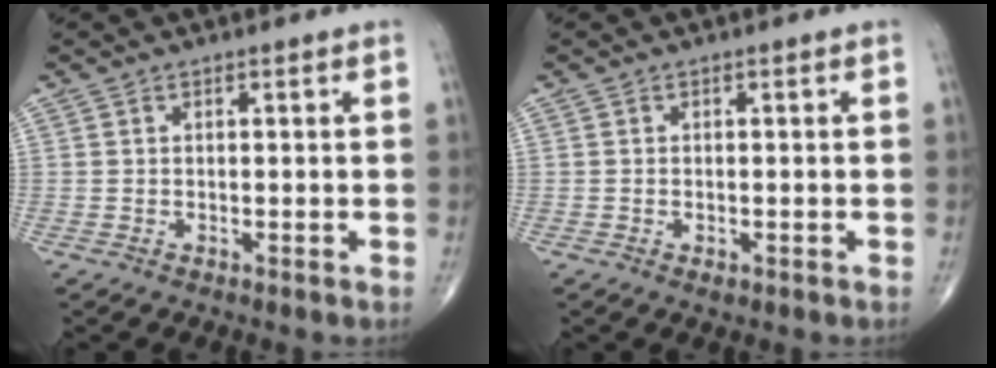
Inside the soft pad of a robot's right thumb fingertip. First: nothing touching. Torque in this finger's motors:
{"motor_torque": [-0.29, -0.01, -0.17, -0.13, 0.00]}